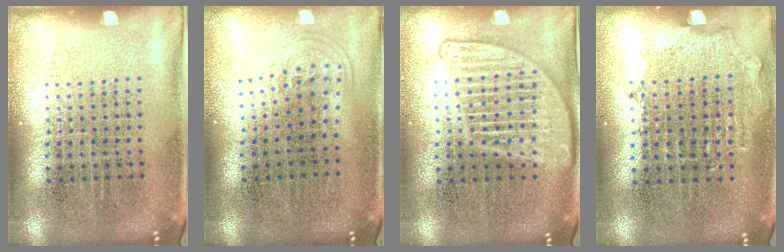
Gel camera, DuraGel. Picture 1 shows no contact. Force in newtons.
{"total": 1.1, "press": 0.7, "slide": 0.7}
{"total": 2.8, "press": 2.8, "slide": 0.2}
{"total": 0.8, "press": 0.8, "slide": 0.3}